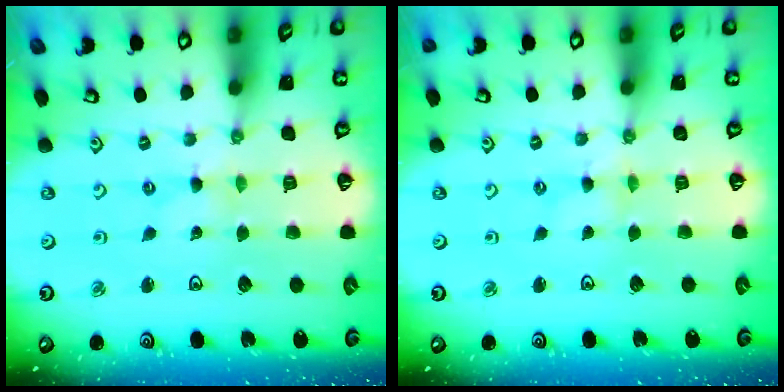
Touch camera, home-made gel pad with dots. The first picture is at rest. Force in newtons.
{"total": 0.0}